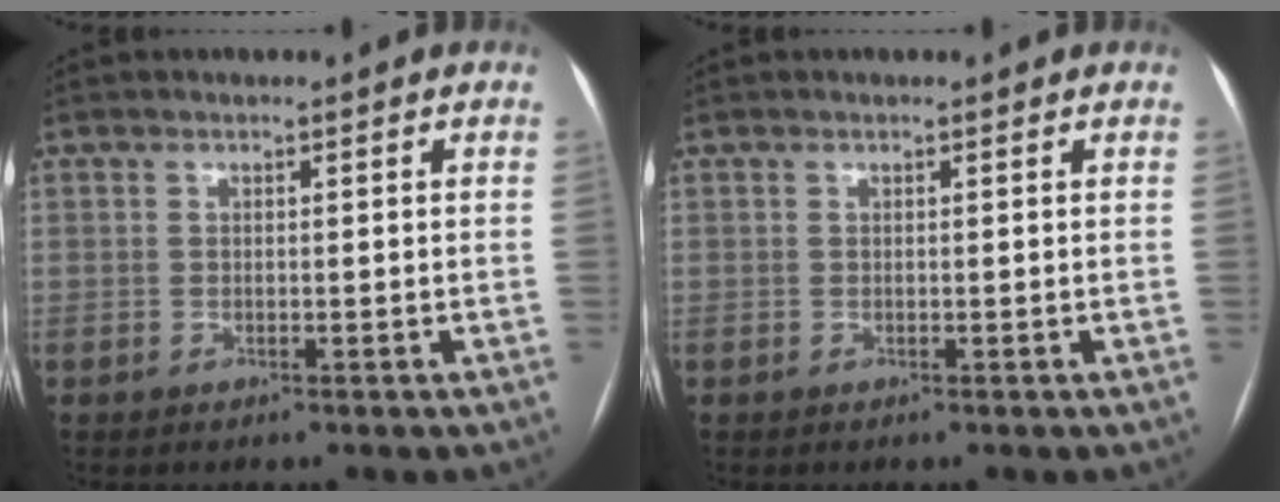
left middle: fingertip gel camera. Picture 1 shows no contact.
{"total": 0.0}